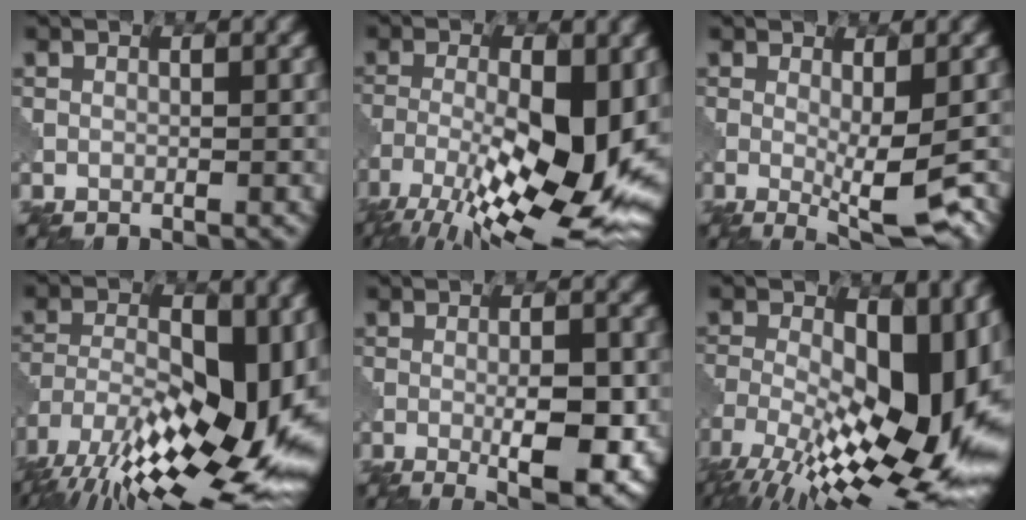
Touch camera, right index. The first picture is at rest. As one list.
[{"total": 15.4, "force": [-5.6, 5.1, 13.4], "torque": [-0.230, -0.011, -0.097]}, {"total": 5.6, "force": [-0.7, 1.3, 5.4], "torque": [-0.082, -0.015, -0.009]}, {"total": 18.0, "force": [-7.7, 7.3, 14.5], "torque": [-0.260, -0.004, -0.128]}, {"total": 6.7, "force": [-1.4, 1.8, 6.3], "torque": [-0.097, -0.008, -0.017]}, {"total": 17.7, "force": [-4.2, 7.8, 15.3], "torque": [-0.241, -0.004, -0.071]}]